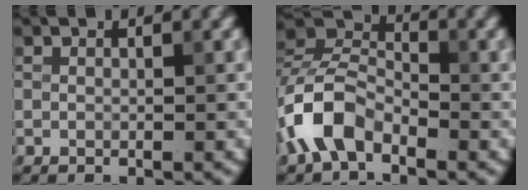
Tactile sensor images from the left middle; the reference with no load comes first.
{"total": 6.0, "force": [-3.3, 3.5, 3.5], "torque": [-0.067, 0.008, -0.077]}